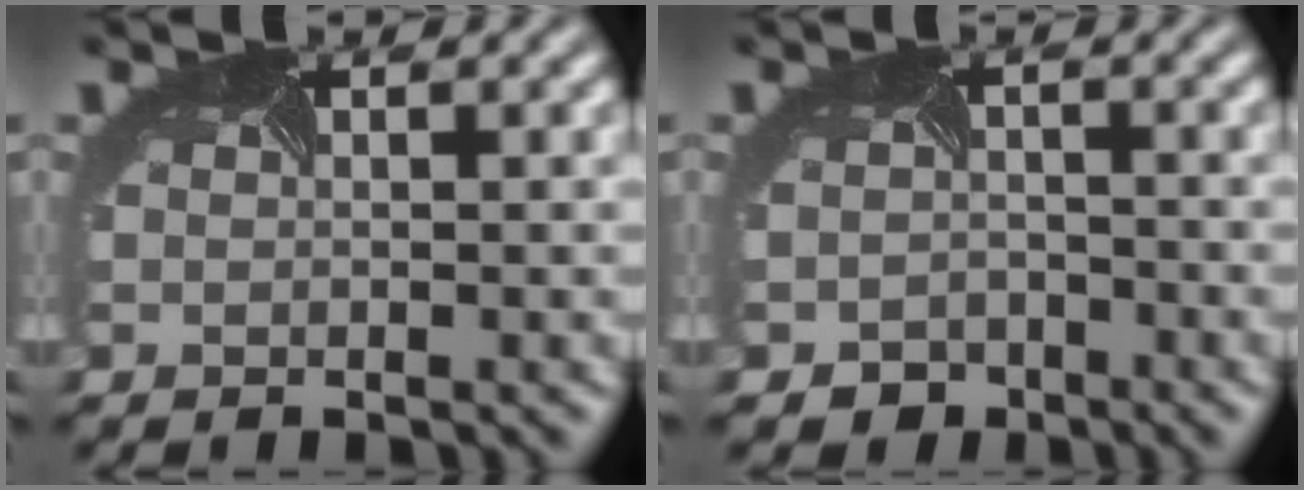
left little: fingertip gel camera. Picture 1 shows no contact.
{"total": 3.2, "force": [-2.5, 2.0, 0.0], "torque": [0.008, -0.007, -0.039]}